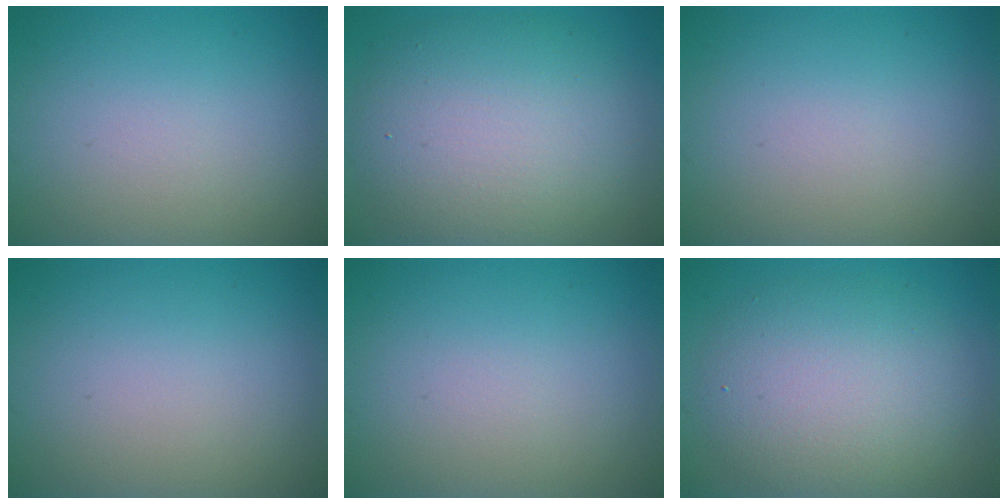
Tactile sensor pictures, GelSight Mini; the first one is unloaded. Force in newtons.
{"total": 9.3, "press": 9.3, "slide": 0.6}
{"total": 0.0}
{"total": 0.0}
{"total": 0.0}
{"total": 6.3, "press": 6.3, "slide": 0.5}